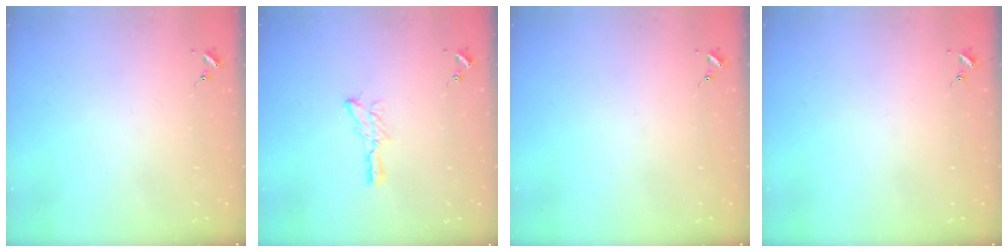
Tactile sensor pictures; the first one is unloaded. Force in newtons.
{"total": 6.1, "press": 6.0, "slide": 0.7}
{"total": 0.0}
{"total": 0.0}